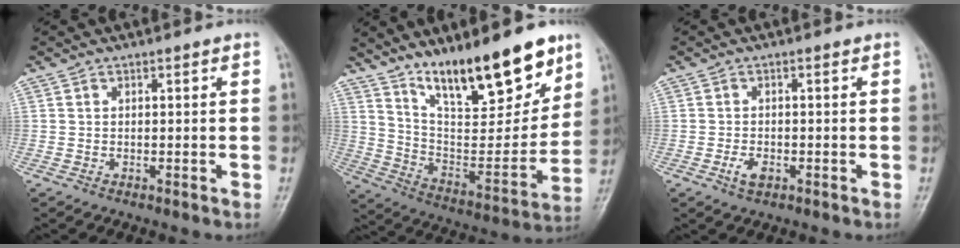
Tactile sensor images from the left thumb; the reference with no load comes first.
{"total": 20.9, "force": [14.6, 6.3, 13.7], "torque": [-0.170, -0.080, 0.252]}
{"total": 2.5, "force": [-1.0, 1.4, 1.7], "torque": [-0.034, 0.000, -0.018]}